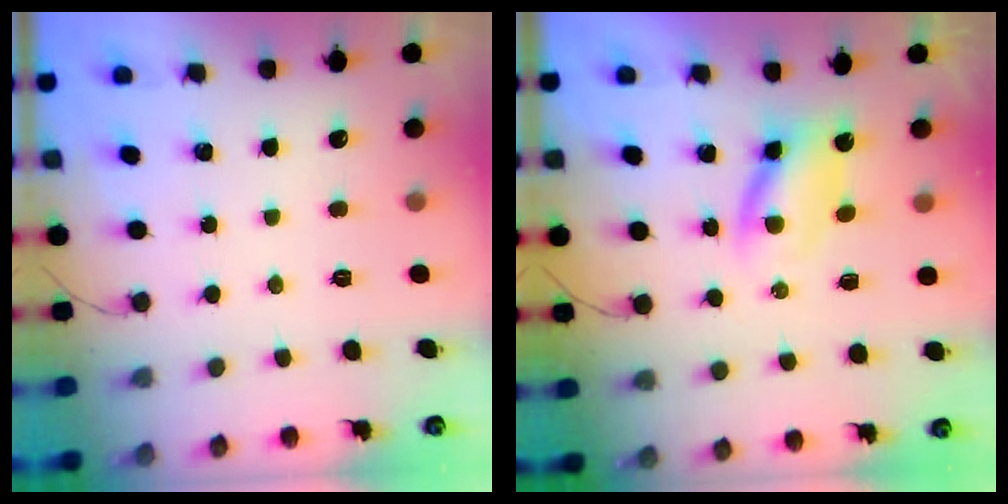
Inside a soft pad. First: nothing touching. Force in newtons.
{"total": 2.8, "press": 2.7, "slide": 0.7}